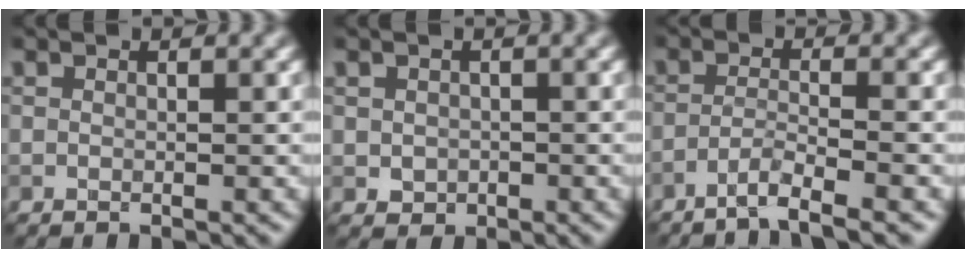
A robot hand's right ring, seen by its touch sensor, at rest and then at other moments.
{"total": 1.5, "force": [-0.2, 1.4, 0.6], "torque": [-0.006, -0.004, -0.007]}
{"total": 2.9, "force": [-2.1, 0.2, 2.0], "torque": [-0.031, 0.004, -0.051]}